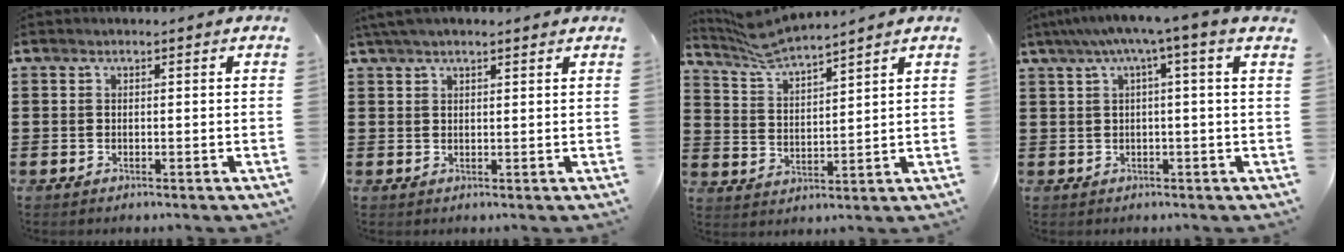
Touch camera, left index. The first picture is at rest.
{"total": 2.4, "force": [1.9, 0.8, 1.1], "torque": [-0.025, 0.006, 0.036]}
{"total": 5.6, "force": [5.2, 0.0, 1.8], "torque": [-0.056, -0.023, 0.094]}
{"total": 3.1, "force": [0.1, -0.7, 3.0], "torque": [-0.056, -0.005, -0.004]}